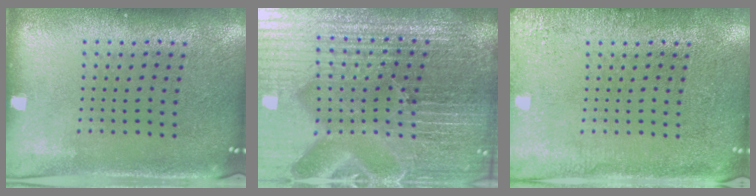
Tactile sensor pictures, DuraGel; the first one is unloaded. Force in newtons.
{"total": 7.2, "press": 6.3, "slide": 3.4}
{"total": 2.3, "press": 2.2, "slide": 0.3}